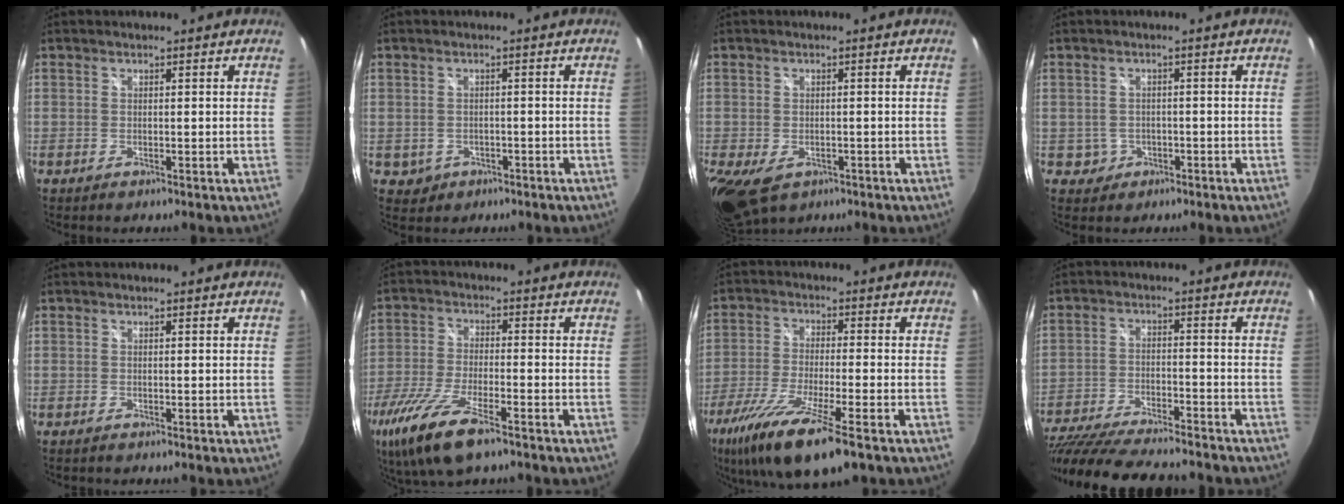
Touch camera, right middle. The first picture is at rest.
{"total": 3.1, "force": [-0.9, 2.8, 0.9], "torque": [-0.029, 0.001, -0.004]}
{"total": 10.2, "force": [-4.7, 6.5, 6.3], "torque": [-0.148, -0.041, -0.074]}
{"total": 2.7, "force": [-0.9, 2.5, 0.3], "torque": [-0.014, 0.005, -0.008]}
{"total": 0.0}
{"total": 13.8, "force": [-8.7, 3.6, 10.1], "torque": [-0.226, -0.041, -0.171]}
{"total": 15.7, "force": [-9.7, 2.6, 12.1], "torque": [-0.250, -0.057, -0.179]}
{"total": 23.1, "force": [-19.6, 5.0, 11.2], "torque": [-0.224, -0.050, -0.306]}